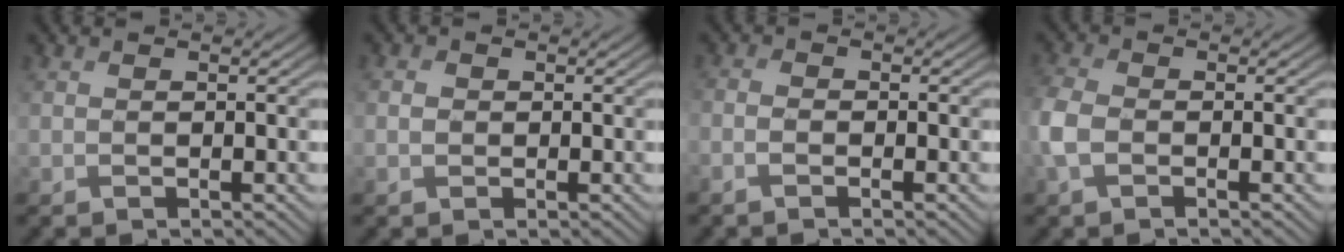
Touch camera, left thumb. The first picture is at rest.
{"total": 1.6, "force": [-0.4, 1.4, 0.7], "torque": [-0.015, 0.001, -0.014]}
{"total": 1.2, "force": [-1.2, 0.0, 0.1], "torque": [0.005, 0.002, -0.031]}
{"total": 3.5, "force": [-1.8, 2.1, 2.3], "torque": [-0.067, -0.001, -0.047]}